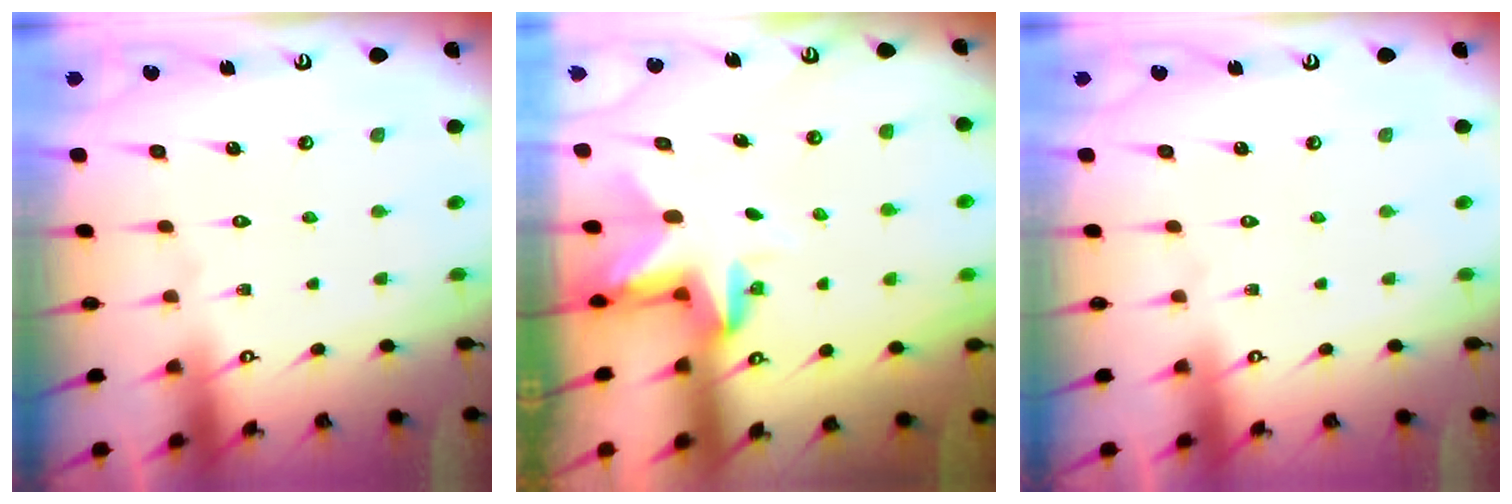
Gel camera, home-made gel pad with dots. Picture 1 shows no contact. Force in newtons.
{"total": 3.1, "press": 3.0, "slide": 0.5}
{"total": 0.0}